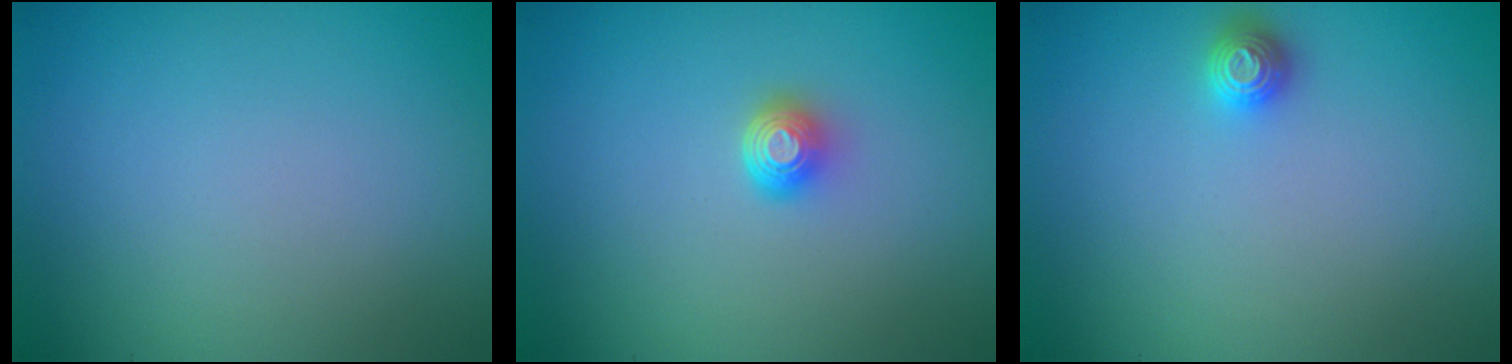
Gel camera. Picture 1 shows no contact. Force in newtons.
{"total": 1.6, "press": 1.2, "slide": 1.0}
{"total": 1.3, "press": 1.2, "slide": 0.3}